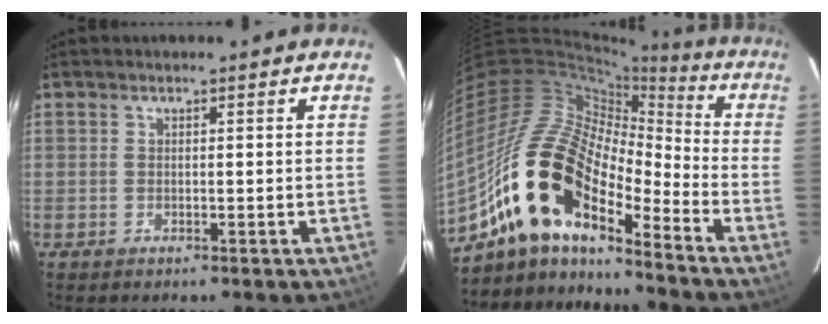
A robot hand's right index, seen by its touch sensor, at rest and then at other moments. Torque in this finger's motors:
{"motor_torque": [1.53, -0.53, 1.06, 0.21]}